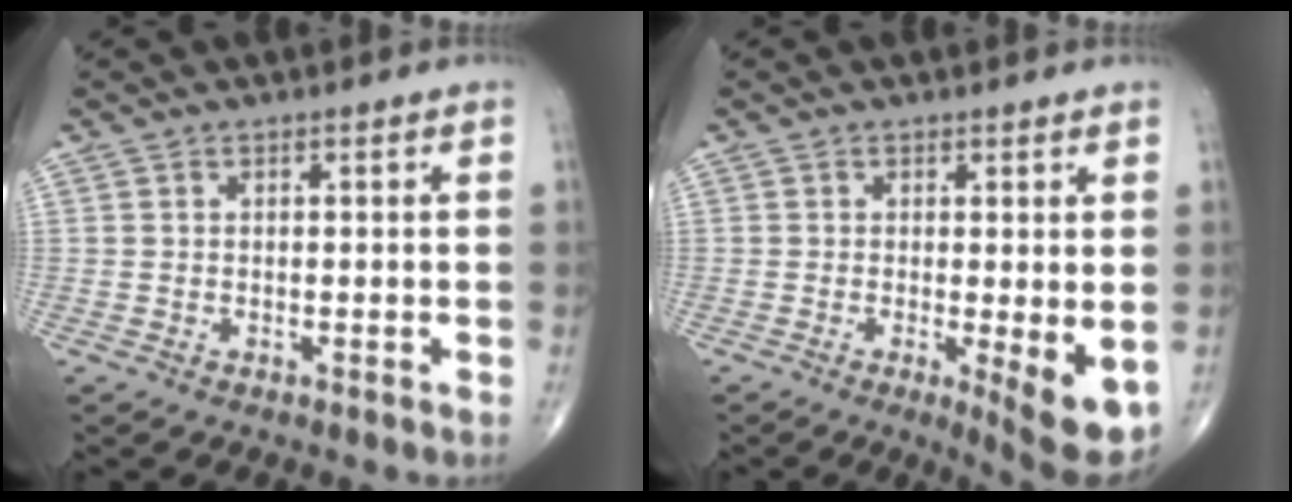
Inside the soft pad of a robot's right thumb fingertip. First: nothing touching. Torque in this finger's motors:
{"motor_torque": [-0.01, 0.48, 0.39, 0.16, 0.17]}